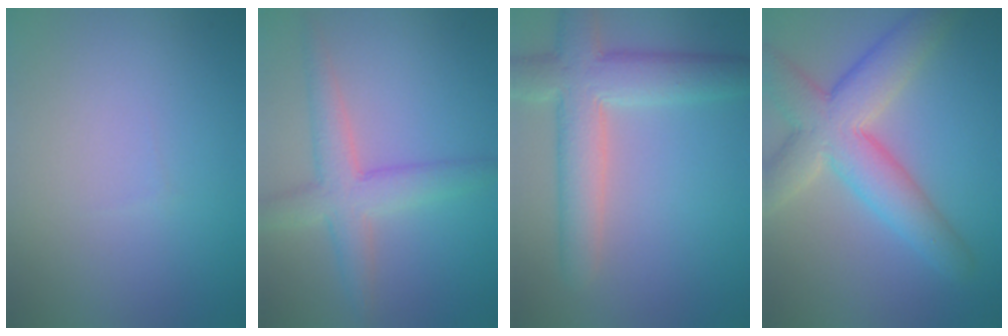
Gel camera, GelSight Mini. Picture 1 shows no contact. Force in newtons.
{"total": 4.4, "press": 4.4, "slide": 0.3}
{"total": 6.9, "press": 6.9, "slide": 0.7}
{"total": 7.9, "press": 7.8, "slide": 0.7}